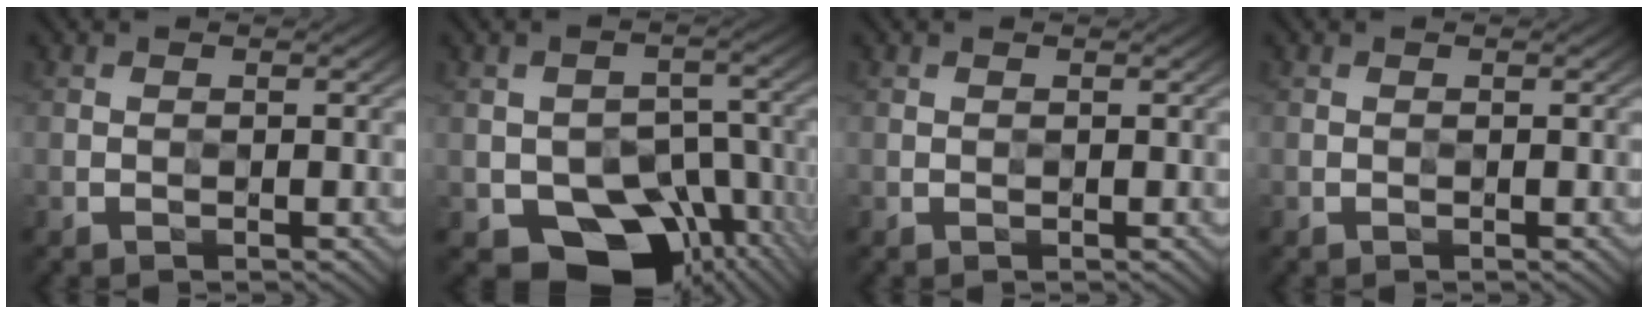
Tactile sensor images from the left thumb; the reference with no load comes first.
{"total": 14.0, "force": [-6.8, 9.1, 8.2], "torque": [-0.112, -0.020, -0.098]}
{"total": 0.0}
{"total": 0.0}